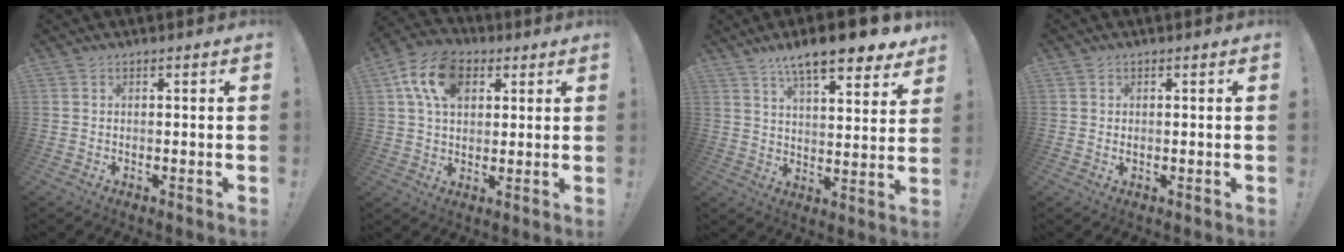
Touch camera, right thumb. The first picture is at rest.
{"total": 13.8, "force": [5.7, 9.4, 8.5], "torque": [-0.142, -0.006, 0.106]}
{"total": 13.5, "force": [9.6, 2.9, 9.1], "torque": [-0.139, -0.066, 0.155]}
{"total": 0.6, "force": [0.3, 0.5, 0.1], "torque": [0.005, -0.001, 0.004]}